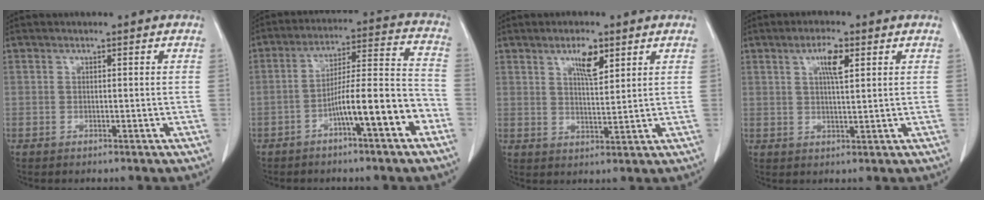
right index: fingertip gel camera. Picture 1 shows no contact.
{"total": 11.5, "force": [-5.2, 1.1, 10.1], "torque": [-0.159, 0.027, -0.081]}
{"total": 4.9, "force": [2.8, 1.3, 3.8], "torque": [-0.069, -0.001, 0.049]}
{"total": 4.4, "force": [1.8, 0.7, 3.9], "torque": [-0.072, 0.000, 0.032]}